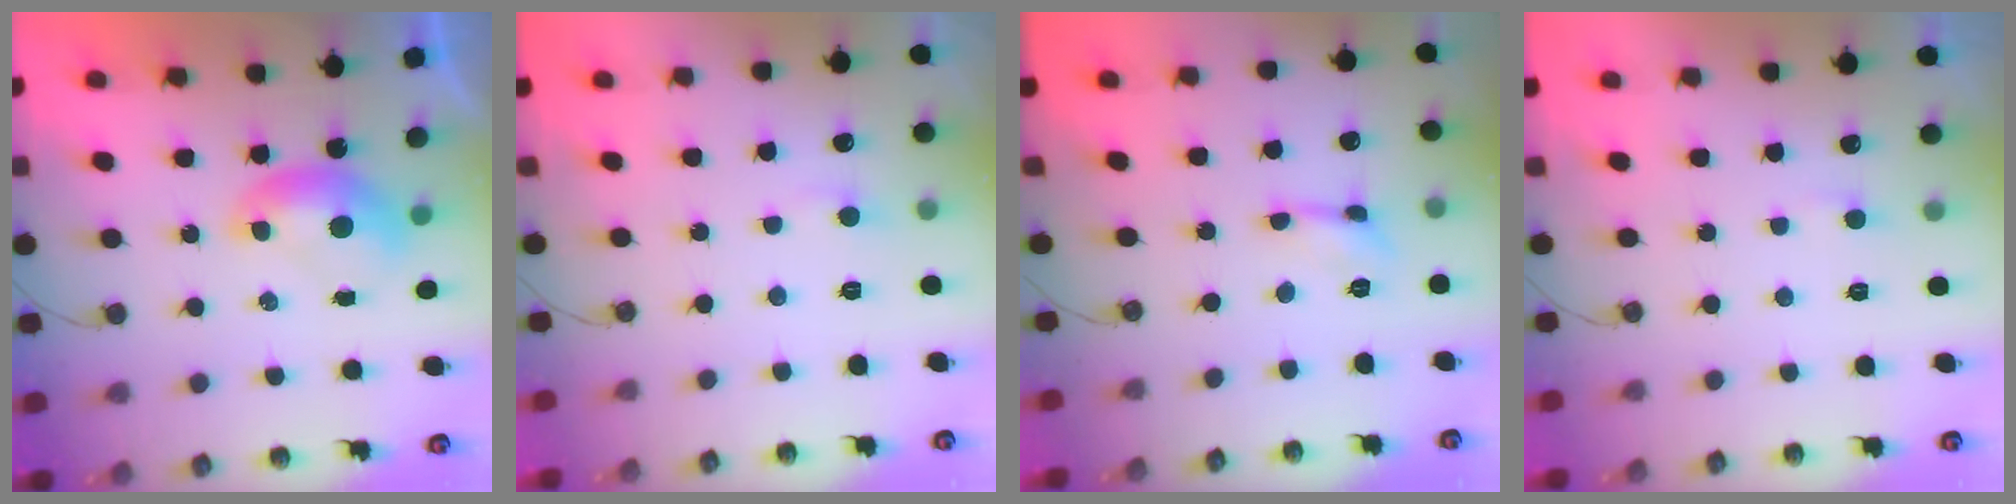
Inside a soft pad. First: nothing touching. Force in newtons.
{"total": 0.9, "press": 0.8, "slide": 0.4}
{"total": 0.6, "press": 0.6, "slide": 0.2}
{"total": 2.4, "press": 2.3, "slide": 0.4}